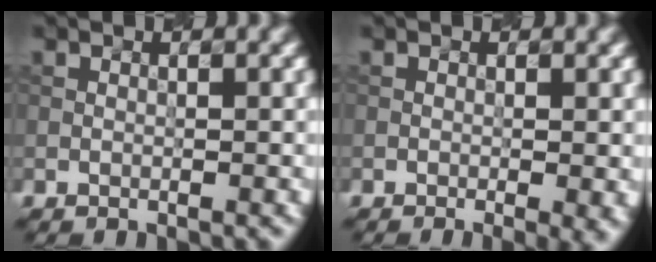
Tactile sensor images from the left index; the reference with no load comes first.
{"total": 3.1, "force": [-0.8, 0.9, 2.8], "torque": [-0.029, -0.003, -0.006]}